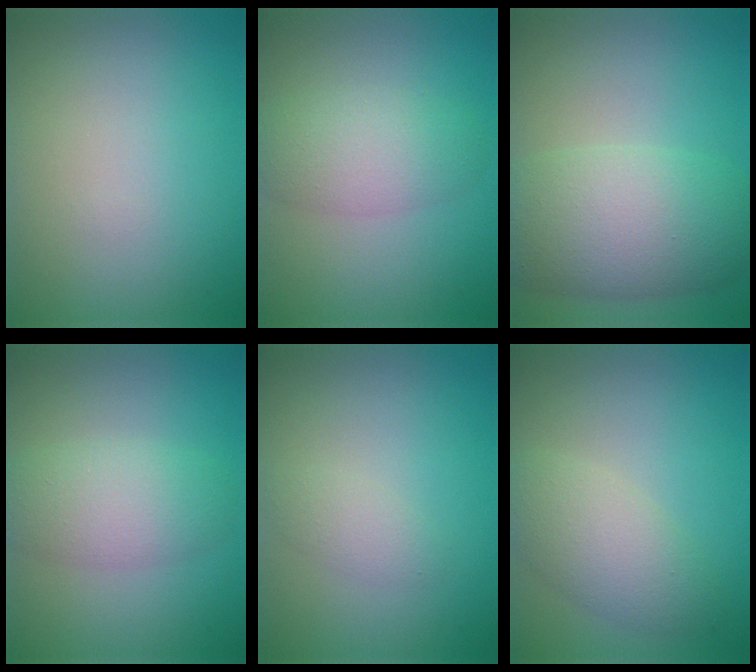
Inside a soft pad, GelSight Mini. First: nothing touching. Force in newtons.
{"total": 4.2, "press": 4.2, "slide": 0.2}
{"total": 7.6, "press": 7.6, "slide": 0.6}
{"total": 4.2, "press": 4.2, "slide": 0.2}
{"total": 1.4, "press": 1.4, "slide": 0.1}
{"total": 3.9, "press": 3.9, "slide": 0.2}